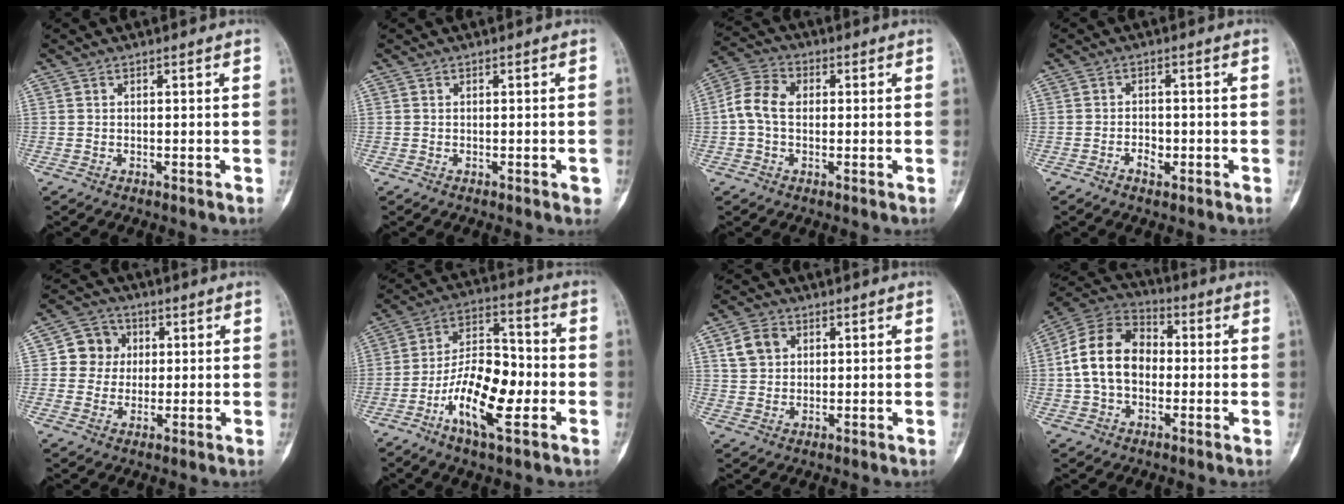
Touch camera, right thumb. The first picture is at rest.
{"total": 1.0, "force": [-0.4, 0.4, 0.8], "torque": [-0.005, -0.001, -0.005]}
{"total": 7.3, "force": [0.0, 5.2, 5.1], "torque": [-0.099, 0.024, -0.008]}
{"total": 2.6, "force": [-1.2, 1.6, 1.7], "torque": [-0.022, 0.008, -0.021]}
{"total": 7.0, "force": [1.0, 6.6, 2.0], "torque": [0.008, 0.008, 0.009]}
{"total": 15.9, "force": [-5.3, 6.5, 13.5], "torque": [-0.229, 0.033, -0.098]}
{"total": 5.6, "force": [2.1, 4.5, 2.7], "torque": [-0.034, -0.001, 0.042]}
{"total": 14.4, "force": [-0.3, 10.4, 10.0], "torque": [-0.165, 0.036, -0.015]}